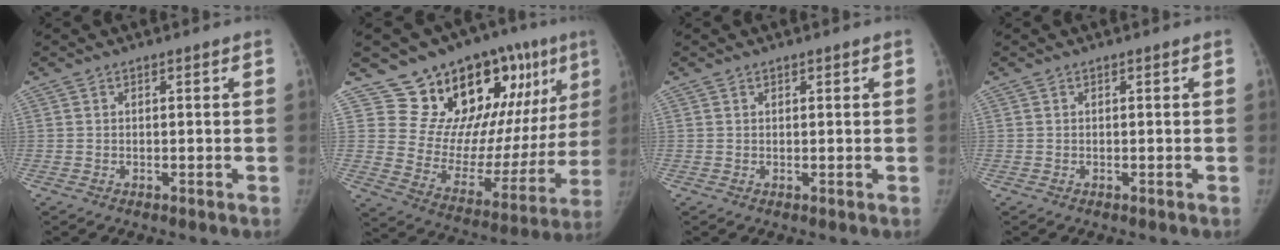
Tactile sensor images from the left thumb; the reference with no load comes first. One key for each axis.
{"total": 28.6, "fx": 15.3, "fy": 15.9, "fz": 18.1, "tx": -0.205, "ty": -0.025, "tz": 0.251}
{"total": 0.6, "fx": 0.5, "fy": 0.3, "fz": 0.1, "tx": 0.004, "ty": -0.003, "tz": 0.005}
{"total": 0.0}